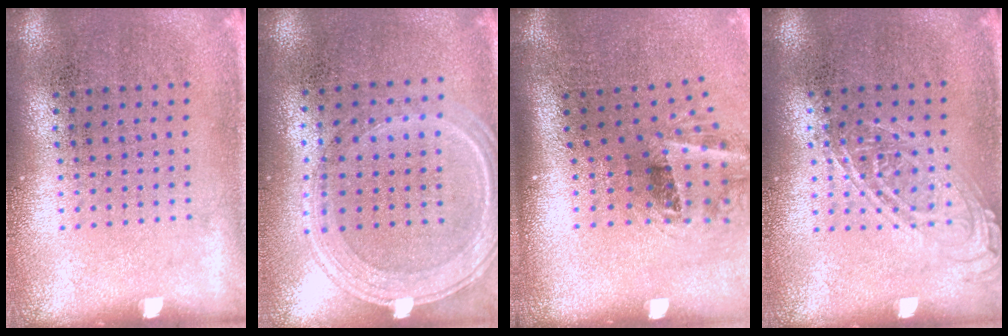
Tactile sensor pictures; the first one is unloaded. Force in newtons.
{"total": 1.2, "press": 1.2, "slide": 0.4}
{"total": 1.6, "press": 1.2, "slide": 1.0}
{"total": 1.1, "press": 1.1, "slide": 0.1}